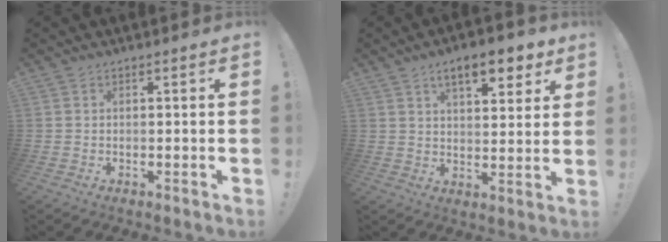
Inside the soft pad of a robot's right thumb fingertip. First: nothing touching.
{"total": 10.3, "force": [6.2, 3.9, 7.2], "torque": [-0.102, -0.028, 0.106]}